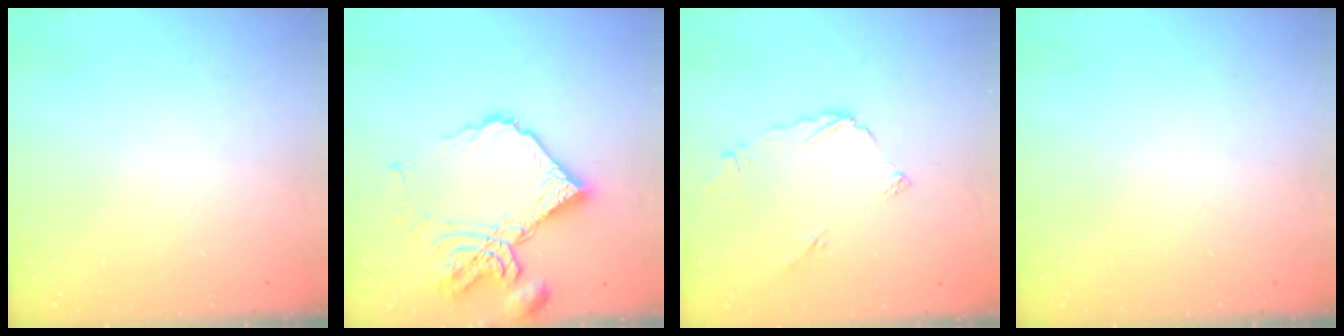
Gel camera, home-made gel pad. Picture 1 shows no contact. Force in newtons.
{"total": 17.4, "press": 17.3, "slide": 2.0}
{"total": 5.6, "press": 5.6, "slide": 0.1}
{"total": 0.0}